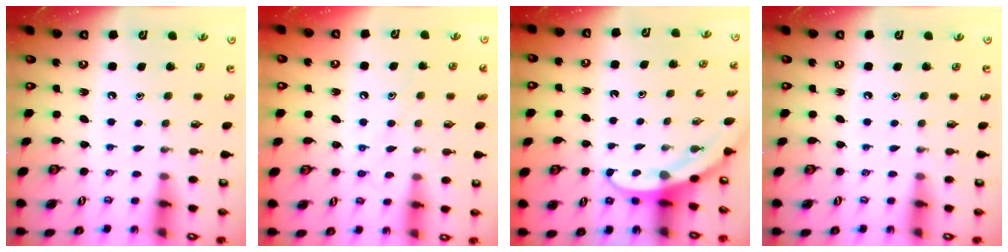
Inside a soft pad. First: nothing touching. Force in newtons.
{"total": 8.9, "press": 8.9, "slide": 0.7}
{"total": 3.6, "press": 3.6, "slide": 0.1}
{"total": 0.0}